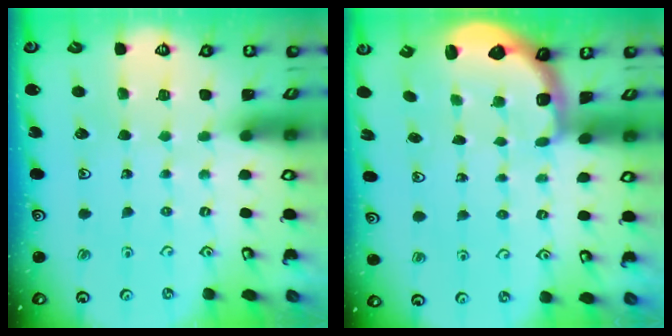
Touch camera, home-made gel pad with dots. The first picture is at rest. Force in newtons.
{"total": 2.8, "press": 1.7, "slide": 2.2}